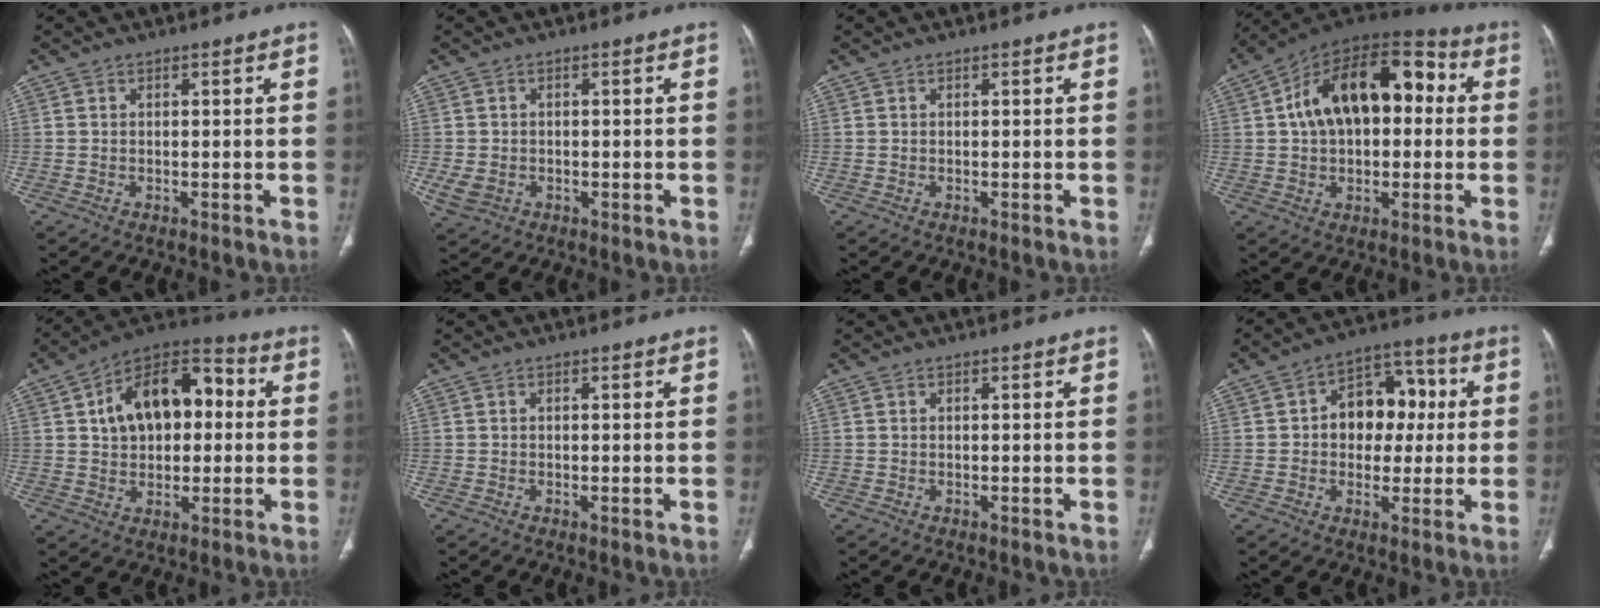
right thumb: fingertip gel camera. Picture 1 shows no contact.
{"total": 3.7, "force": [-0.7, 3.0, 2.1], "torque": [-0.044, 0.002, -0.005]}
{"total": 0.0}
{"total": 20.9, "force": [3.3, 12.4, 16.4], "torque": [-0.232, 0.041, 0.041]}
{"total": 17.2, "force": [2.9, 10.7, 13.1], "torque": [-0.172, 0.031, 0.037]}
{"total": 0.0}
{"total": 0.0}
{"total": 12.4, "force": [1.2, 9.1, 8.4], "torque": [-0.071, 0.027, 0.010]}